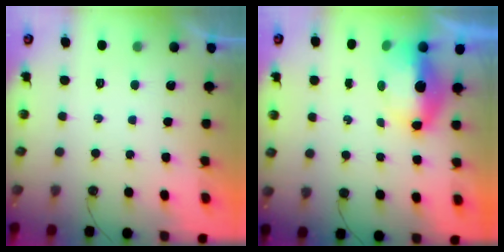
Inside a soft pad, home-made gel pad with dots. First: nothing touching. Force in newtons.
{"total": 11.1, "press": 9.2, "slide": 6.3}